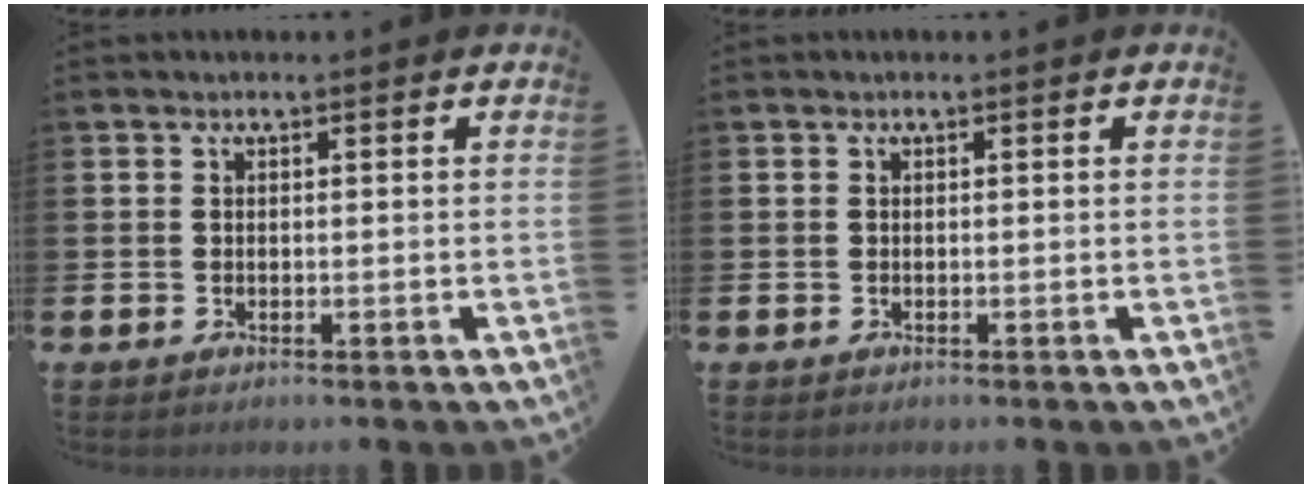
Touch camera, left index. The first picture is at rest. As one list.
[{"total": 0.0}]